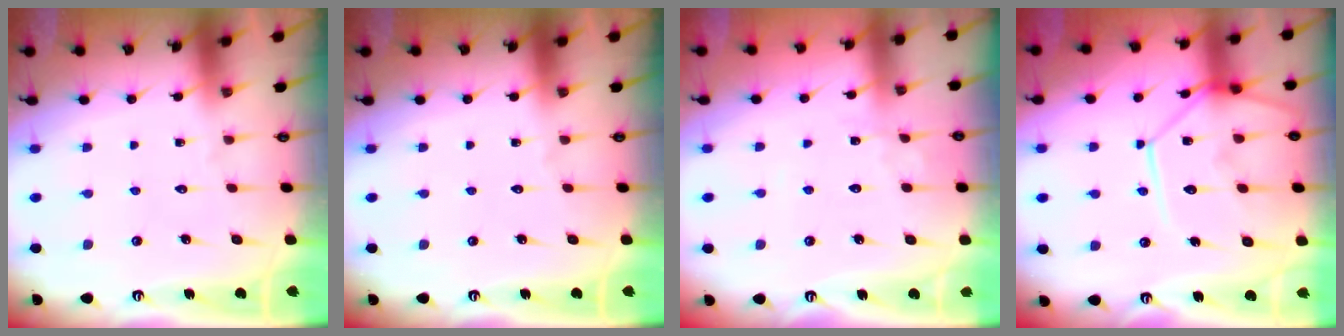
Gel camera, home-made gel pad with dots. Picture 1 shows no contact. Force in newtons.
{"total": 0.0}
{"total": 2.3, "press": 2.3, "slide": 0.3}
{"total": 15.8, "press": 15.7, "slide": 1.6}